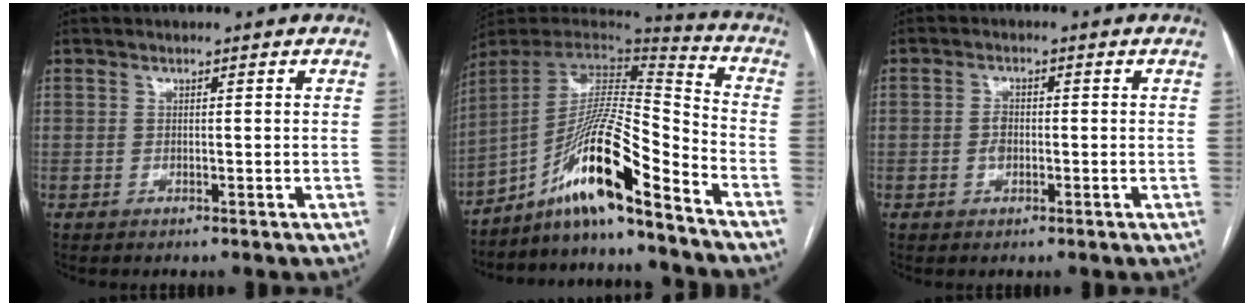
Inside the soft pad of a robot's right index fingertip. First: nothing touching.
{"total": 16.2, "force": [-10.8, 0.3, 12.1], "torque": [-0.218, 0.013, -0.189]}
{"total": 2.1, "force": [-0.4, 1.5, 1.4], "torque": [-0.027, 0.005, -0.004]}